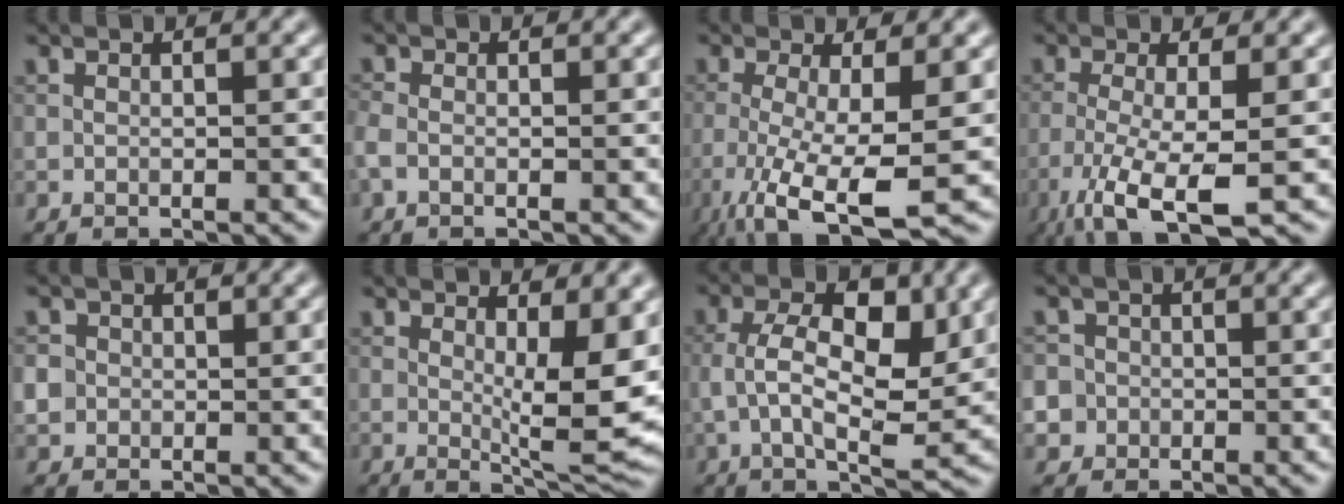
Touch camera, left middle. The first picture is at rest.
{"total": 1.3, "force": [-0.6, 0.7, 0.9], "torque": [-0.025, -0.001, -0.017]}
{"total": 7.9, "force": [-2.7, 2.0, 7.2], "torque": [-0.146, -0.023, -0.045]}
{"total": 6.6, "force": [-3.0, 1.6, 5.7], "torque": [-0.113, -0.012, -0.059]}
{"total": 2.4, "force": [0.1, 2.3, 0.6], "torque": [-0.007, 0.010, 0.000]}
{"total": 6.0, "force": [0.8, 1.3, 5.8], "torque": [-0.080, -0.017, 0.018]}
{"total": 6.8, "force": [0.4, 3.0, 6.1], "torque": [-0.107, 0.000, 0.005]}
{"total": 5.1, "force": [-0.9, 4.9, 1.1], "torque": [-0.019, 0.016, -0.041]}